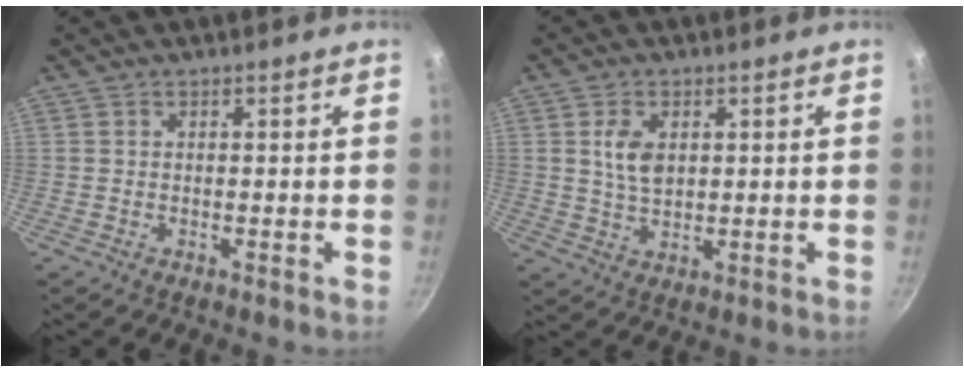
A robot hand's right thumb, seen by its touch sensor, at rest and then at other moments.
{"total": 5.3, "force": [1.4, 3.2, 4.0], "torque": [-0.069, -0.009, 0.029]}